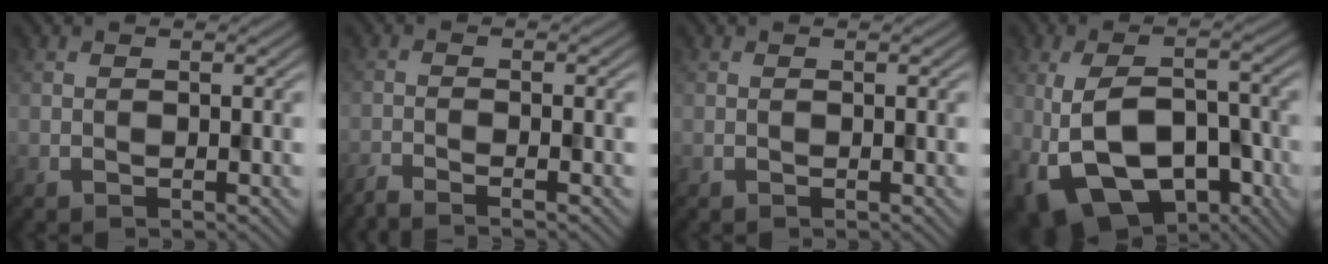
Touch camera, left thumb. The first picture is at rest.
{"total": 3.0, "force": [-2.3, 0.3, 2.0], "torque": [-0.027, -0.001, -0.057]}
{"total": 0.0}
{"total": 13.6, "force": [-5.7, 7.1, 10.1], "torque": [-0.186, -0.017, -0.093]}